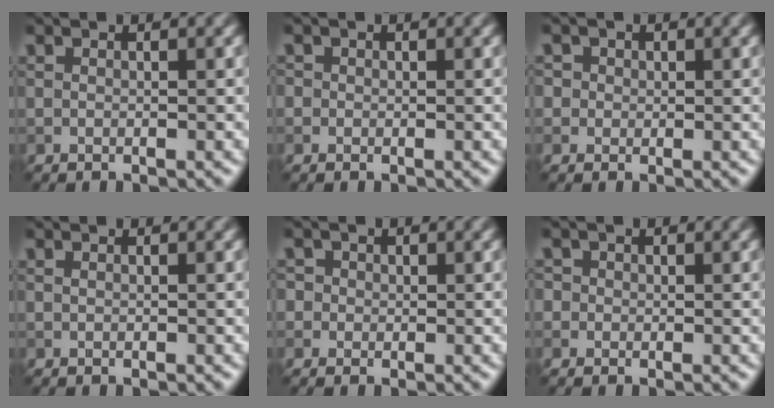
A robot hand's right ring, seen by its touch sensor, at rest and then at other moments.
{"total": 0.6, "force": [0.1, 0.6, 0.1], "torque": [0.005, -0.004, -0.003]}
{"total": 2.7, "force": [1.1, 2.3, 1.0], "torque": [-0.006, 0.010, 0.004]}
{"total": 0.0}
{"total": 2.8, "force": [1.0, 2.4, 1.0], "torque": [0.000, 0.015, -0.004]}
{"total": 1.9, "force": [0.7, 1.7, 0.7], "torque": [0.002, 0.009, -0.005]}